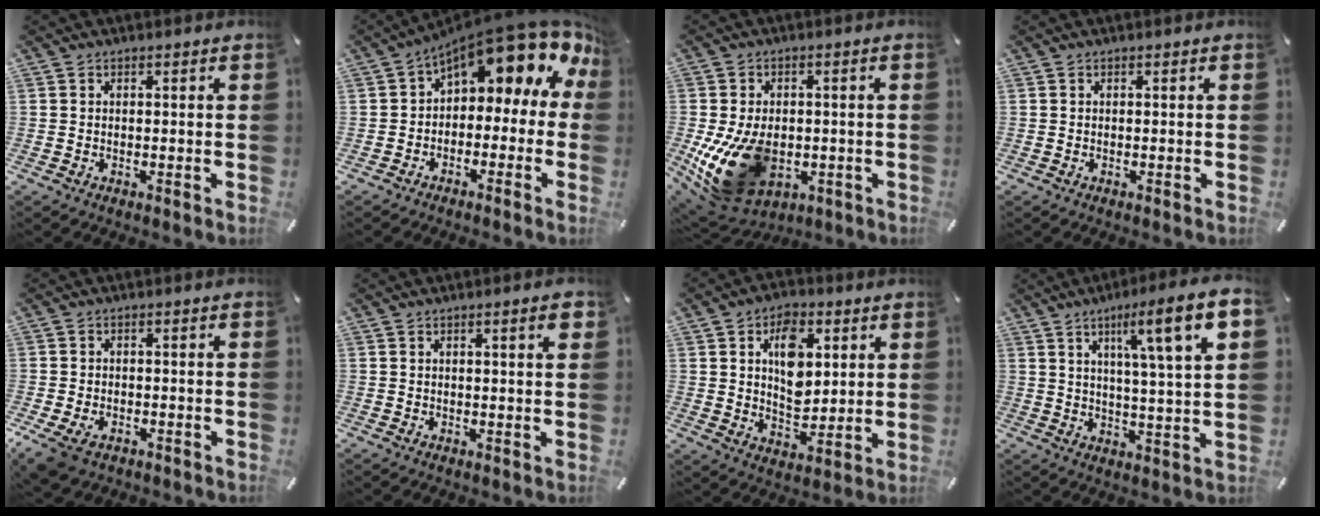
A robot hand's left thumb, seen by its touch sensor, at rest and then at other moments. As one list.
[{"total": 13.1, "force": [9.2, 4.9, 8.0], "torque": [-0.123, -0.083, 0.152]}, {"total": 16.8, "force": [-3.8, 11.4, 11.7], "torque": [-0.231, 0.008, -0.055]}, {"total": 0.0}, {"total": 5.1, "force": [-2.4, 3.3, 3.1], "torque": [-0.076, 0.003, -0.045]}, {"total": 3.6, "force": [1.3, 0.6, 3.3], "torque": [-0.055, 0.001, 0.018]}, {"total": 11.1, "force": [3.5, 7.8, 7.1], "torque": [-0.096, -0.004, 0.061]}, {"total": 12.5, "force": [5.7, 0.7, 11.1], "torque": [-0.173, -0.028, 0.080]}]